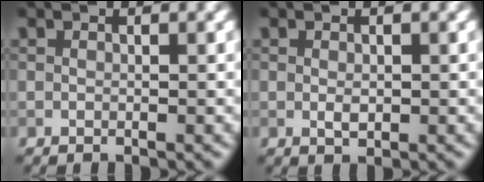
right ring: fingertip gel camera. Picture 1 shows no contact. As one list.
[{"total": 1.0, "force": [0.0, 0.7, 0.8], "torque": [-0.015, -0.003, 0.001]}]